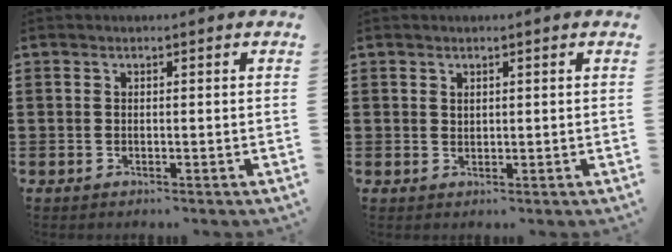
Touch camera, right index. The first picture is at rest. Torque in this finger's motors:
{"motor_torque": [-0.70, 0.70, -0.03, -0.01]}